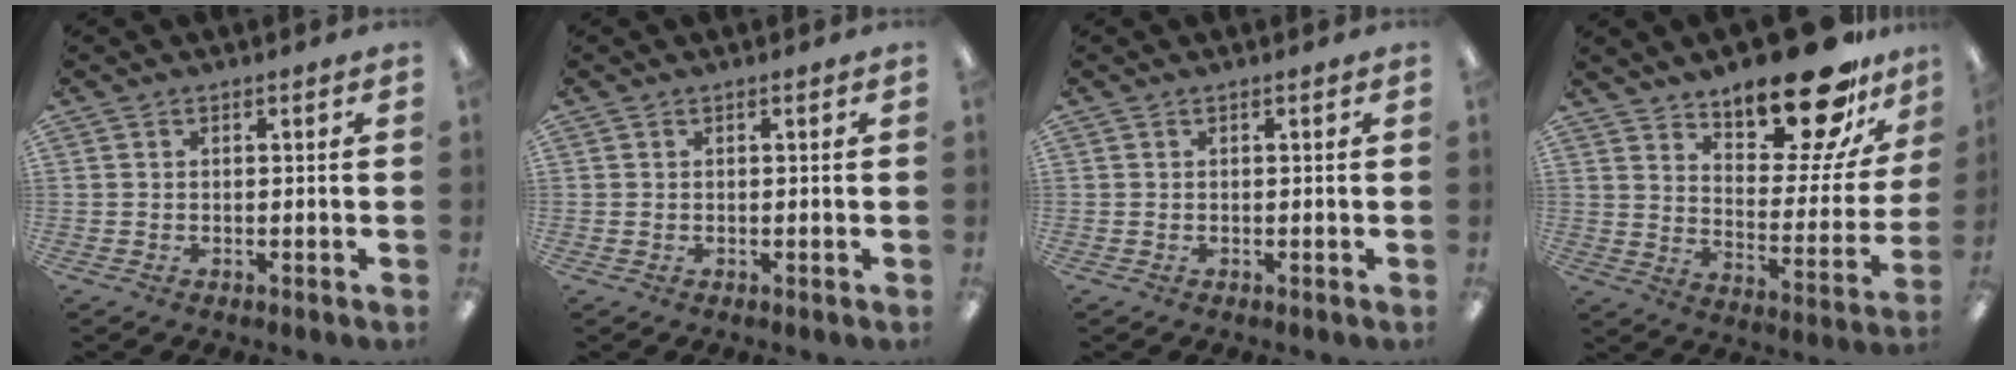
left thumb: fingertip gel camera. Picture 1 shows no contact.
{"total": 0.0}
{"total": 0.0}
{"total": 22.4, "force": [17.5, 7.5, 11.7], "torque": [-0.157, -0.125, 0.288]}